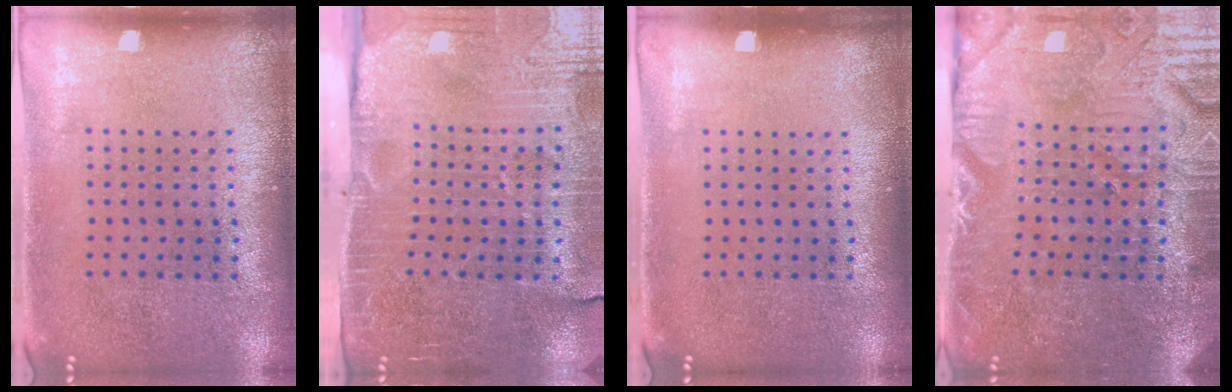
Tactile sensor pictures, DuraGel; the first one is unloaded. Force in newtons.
{"total": 3.9, "press": 3.6, "slide": 1.4}
{"total": 0.0}
{"total": 4.0, "press": 3.9, "slide": 0.6}